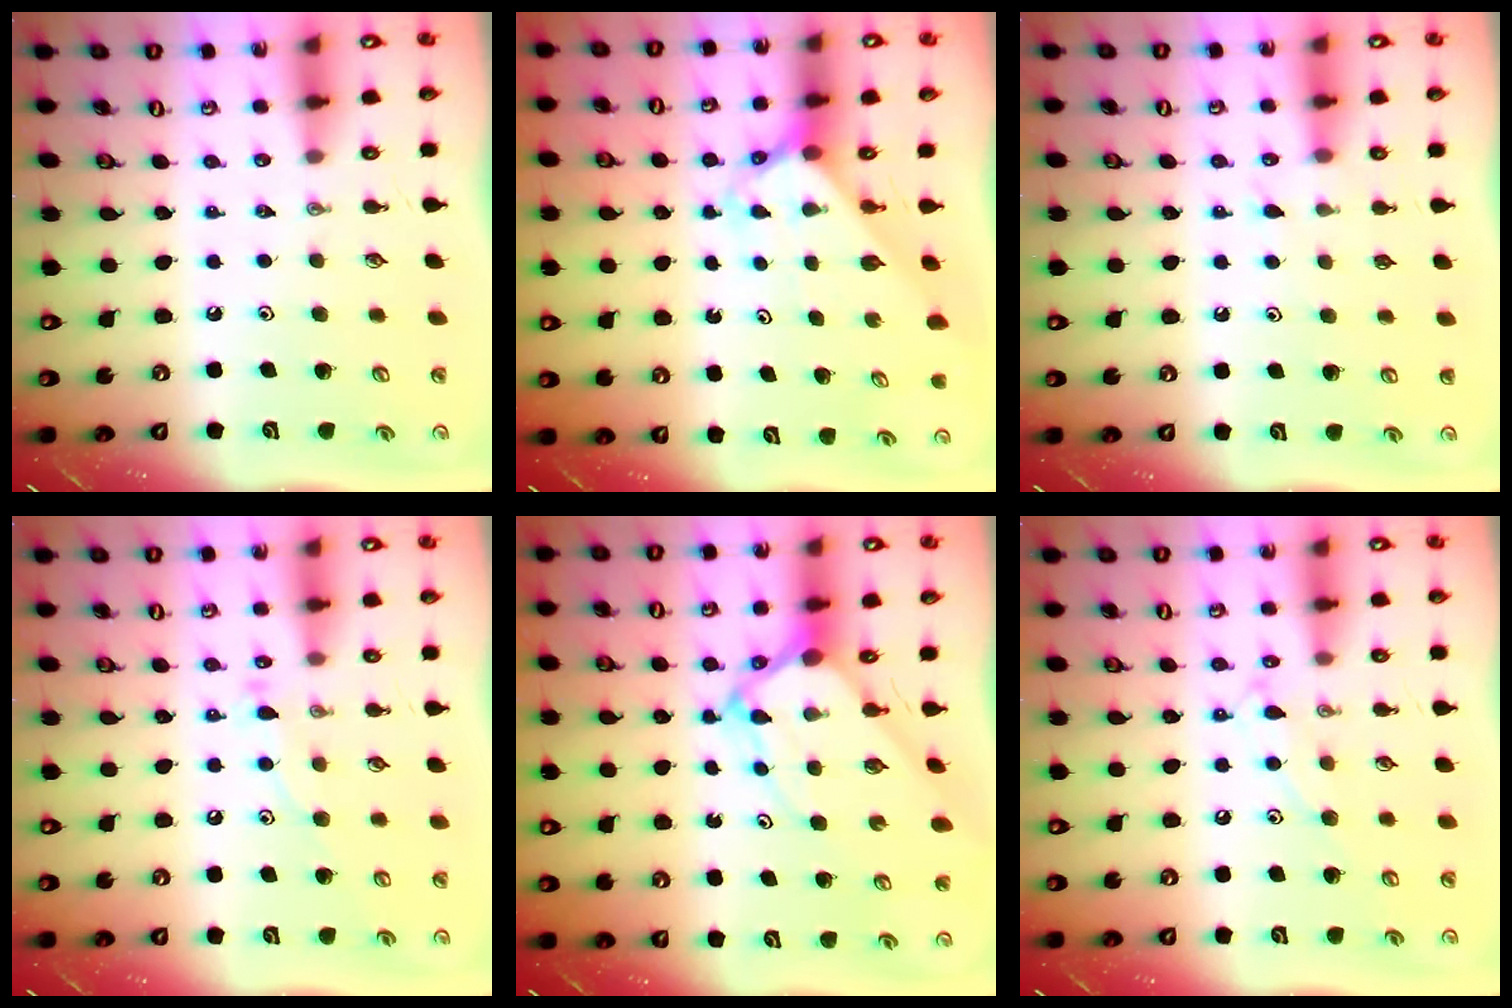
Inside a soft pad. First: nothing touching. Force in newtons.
{"total": 2.7, "press": 2.7, "slide": 0.1}
{"total": 5.0, "press": 4.9, "slide": 0.3}
{"total": 8.9, "press": 8.8, "slide": 0.7}
{"total": 6.9, "press": 6.9, "slide": 0.6}
{"total": 9.4, "press": 9.4, "slide": 0.8}